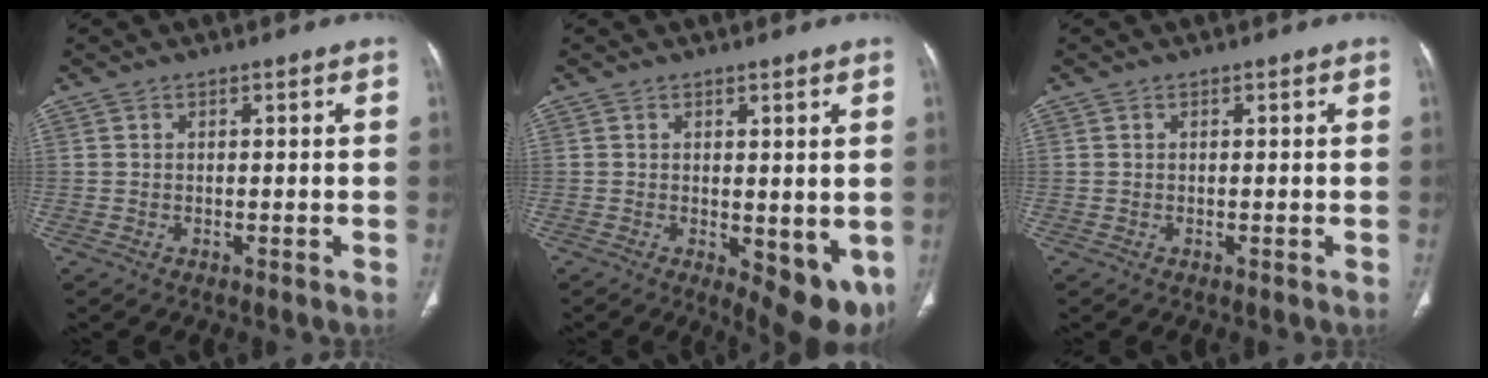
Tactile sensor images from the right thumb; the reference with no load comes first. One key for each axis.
{"total": 8.9, "fx": -1.1, "fy": 3.8, "fz": 7.9, "tx": -0.088, "ty": -0.022, "tz": -0.004}
{"total": 0.0}